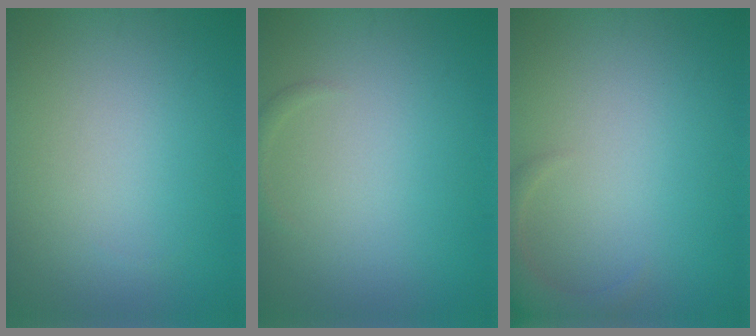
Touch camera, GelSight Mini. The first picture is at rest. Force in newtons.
{"total": 0.7, "press": 0.7, "slide": 0.0}
{"total": 2.6, "press": 2.6, "slide": 0.3}